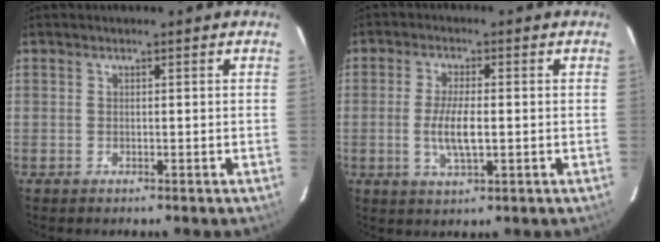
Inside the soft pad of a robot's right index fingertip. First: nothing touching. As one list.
[{"total": 5.2, "force": [-0.7, 1.5, 4.9], "torque": [-0.097, -0.007, -0.012]}]